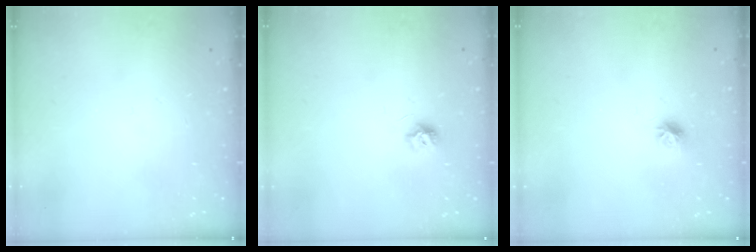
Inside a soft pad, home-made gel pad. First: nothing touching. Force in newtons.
{"total": 6.8, "press": 6.8, "slide": 0.5}
{"total": 7.4, "press": 7.3, "slide": 0.6}